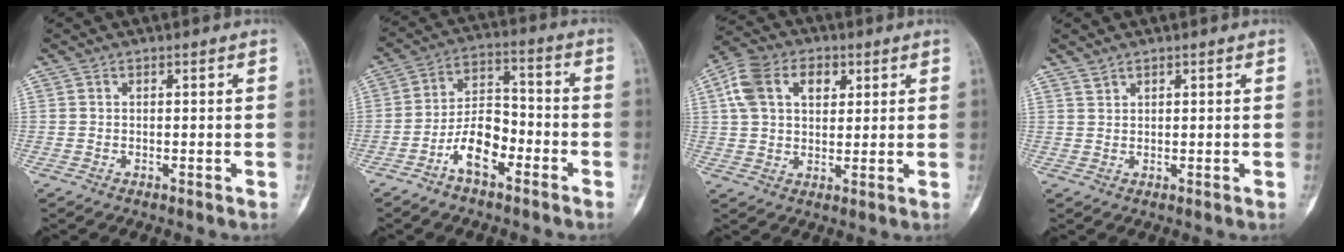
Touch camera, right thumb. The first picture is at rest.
{"total": 9.7, "force": [-5.0, 4.8, 6.8], "torque": [-0.112, 0.048, -0.096]}
{"total": 11.6, "force": [4.1, 7.8, 7.6], "torque": [-0.128, 0.013, 0.070]}
{"total": 1.2, "force": [1.1, 0.4, 0.1], "torque": [0.005, -0.004, 0.021]}